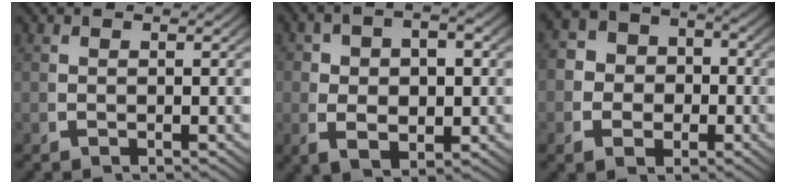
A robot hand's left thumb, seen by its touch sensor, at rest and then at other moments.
{"total": 5.2, "force": [-0.3, 3.3, 4.1], "torque": [-0.074, -0.020, 0.012]}
{"total": 7.5, "force": [-0.6, 6.3, 4.1], "torque": [-0.074, -0.013, -0.012]}